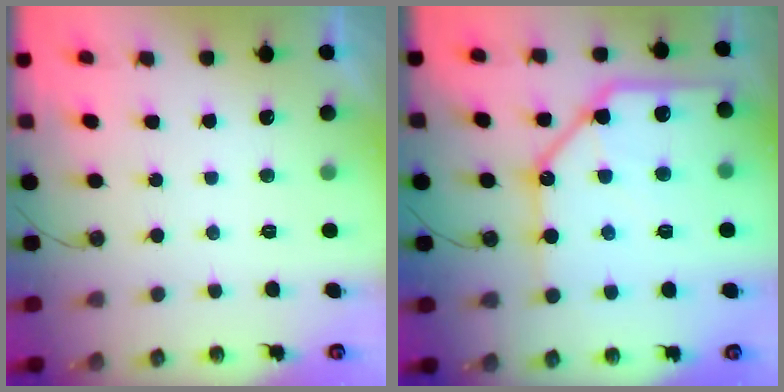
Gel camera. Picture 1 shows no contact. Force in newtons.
{"total": 20.6, "press": 20.4, "slide": 2.5}